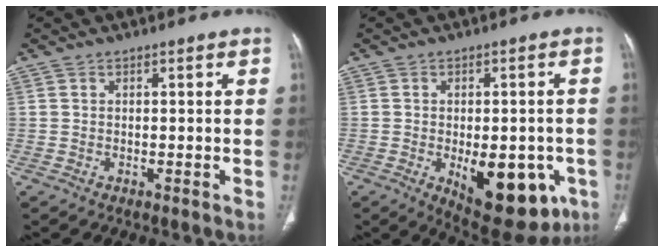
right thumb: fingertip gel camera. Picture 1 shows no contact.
{"total": 16.0, "force": [-5.3, 8.1, 12.8], "torque": [-0.141, 0.001, -0.051]}